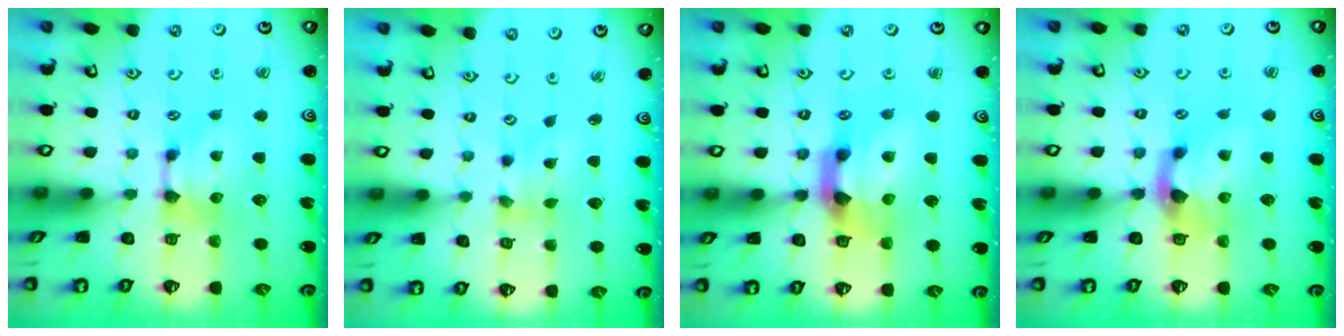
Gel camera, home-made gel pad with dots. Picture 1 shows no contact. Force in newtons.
{"total": 1.2, "press": 0.6, "slide": 1.1}
{"total": 5.3, "press": 5.0, "slide": 1.8}
{"total": 2.6, "press": 2.0, "slide": 1.7}